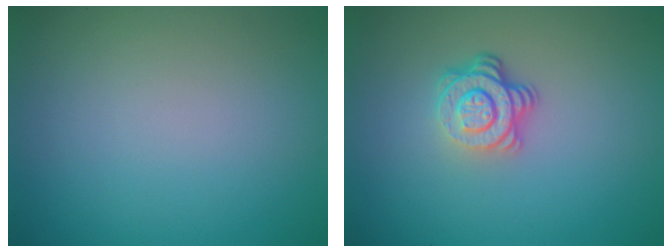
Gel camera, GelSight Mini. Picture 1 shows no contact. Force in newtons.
{"total": 4.0, "press": 2.8, "slide": 2.9}